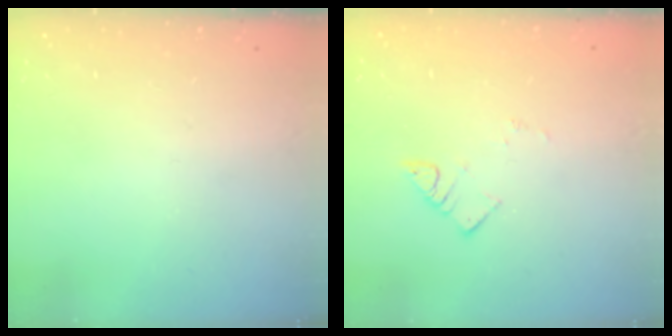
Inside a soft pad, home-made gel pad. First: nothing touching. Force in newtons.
{"total": 3.3, "press": 3.3, "slide": 0.3}